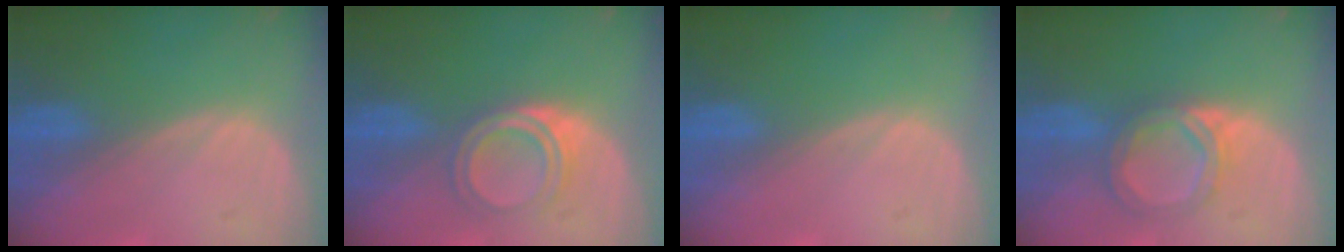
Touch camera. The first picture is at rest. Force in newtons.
{"total": 5.2, "press": 4.4, "slide": 2.7}
{"total": 0.0}
{"total": 5.6, "press": 5.3, "slide": 1.9}